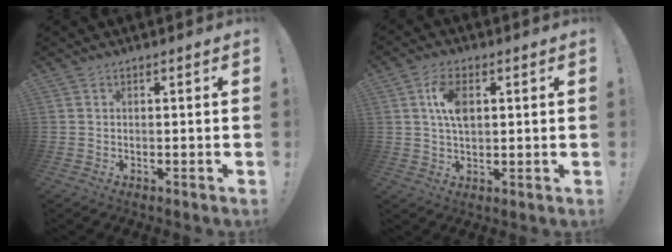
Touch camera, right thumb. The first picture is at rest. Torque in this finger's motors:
{"motor_torque": [1.32, 1.68, 0.58, -0.57, 0.07]}